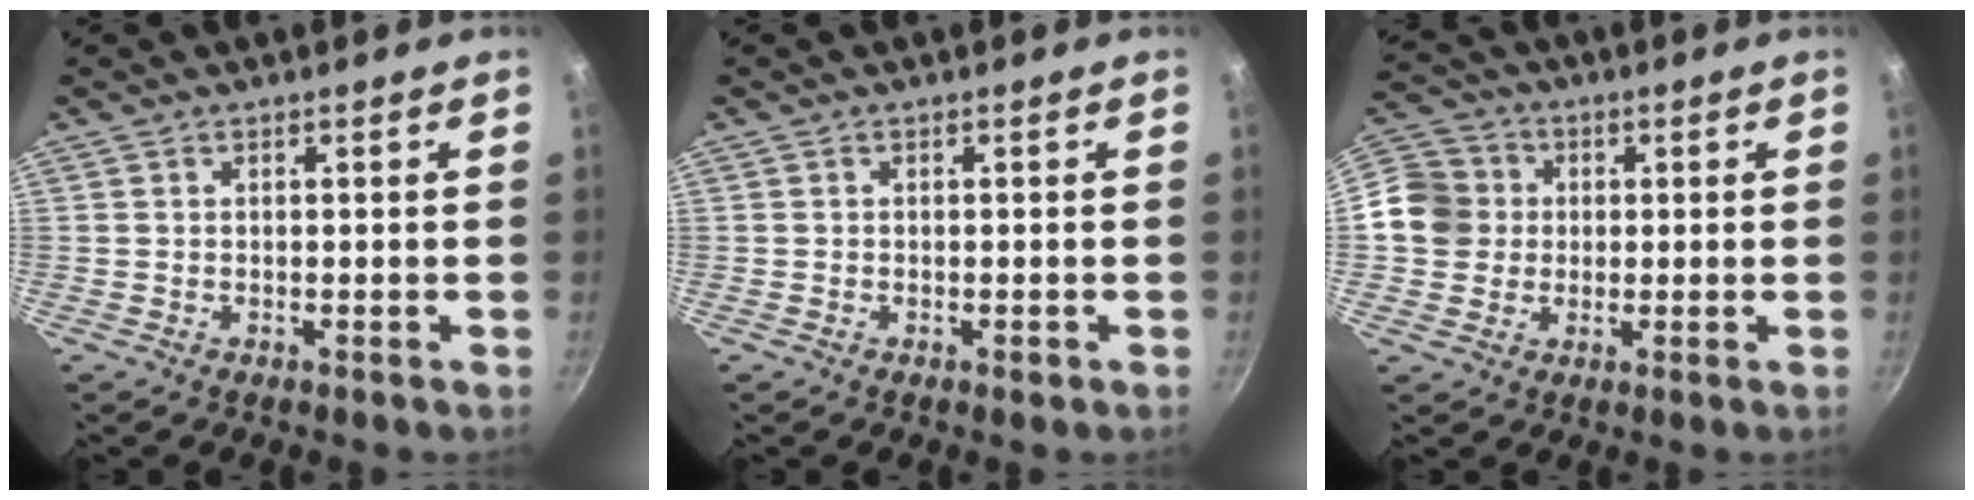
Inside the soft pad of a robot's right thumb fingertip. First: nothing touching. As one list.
[{"total": 1.1, "force": [-0.4, 0.7, 0.8], "torque": [-0.011, 0.001, -0.007]}, {"total": 10.8, "force": [0.7, 10.0, 4.0], "torque": [-0.050, 0.022, -0.003]}]